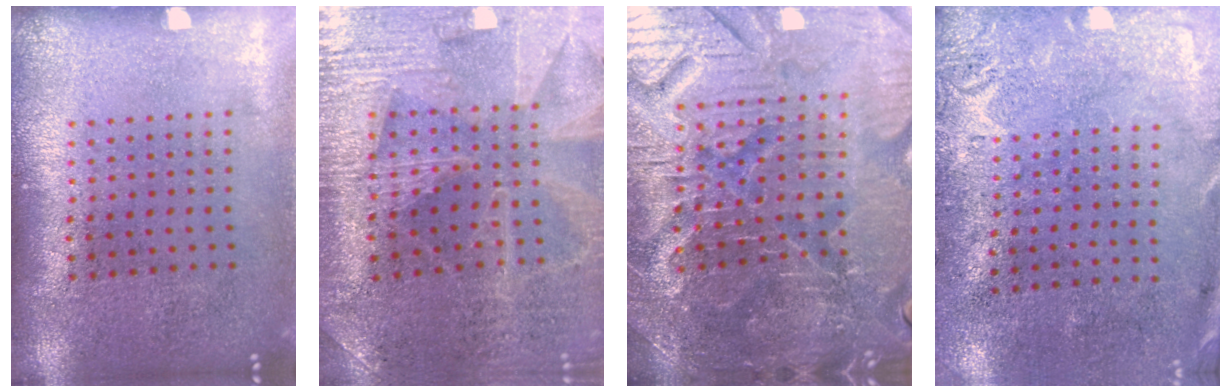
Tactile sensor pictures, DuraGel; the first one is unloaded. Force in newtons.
{"total": 3.0, "press": 2.9, "slide": 0.4}
{"total": 5.1, "press": 4.9, "slide": 1.3}
{"total": 2.8, "press": 2.2, "slide": 1.8}